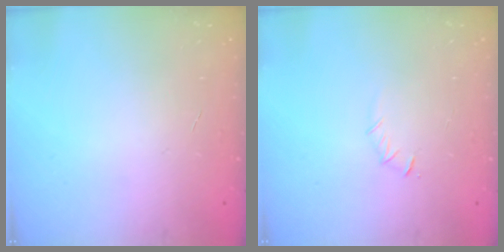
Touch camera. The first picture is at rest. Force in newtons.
{"total": 3.5, "press": 3.3, "slide": 1.1}